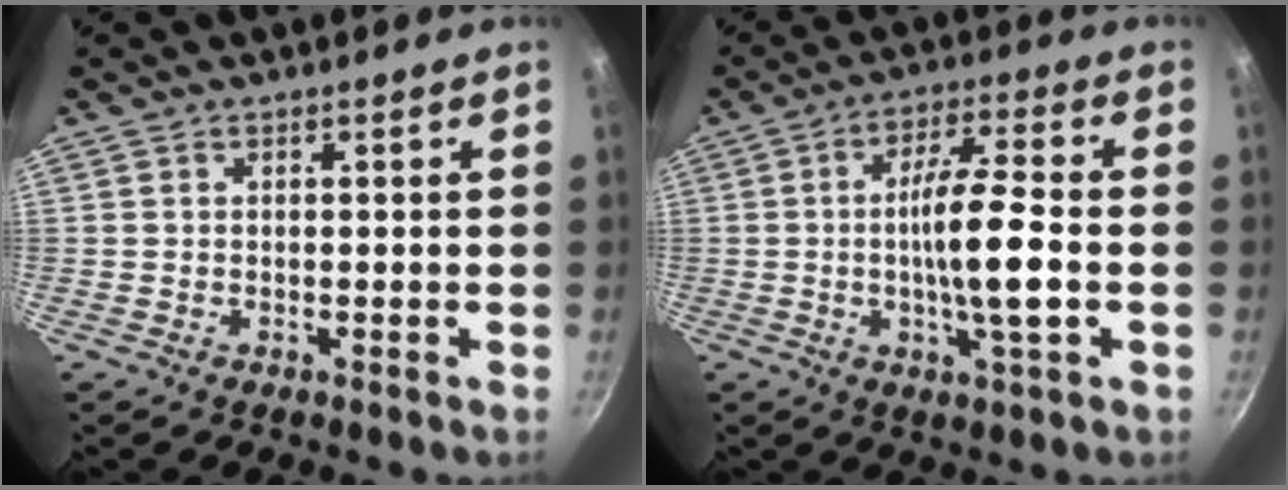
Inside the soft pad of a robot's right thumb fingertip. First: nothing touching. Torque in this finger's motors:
{"motor_torque": [2.68, 2.33, 2.32, -0.45, 0.79]}